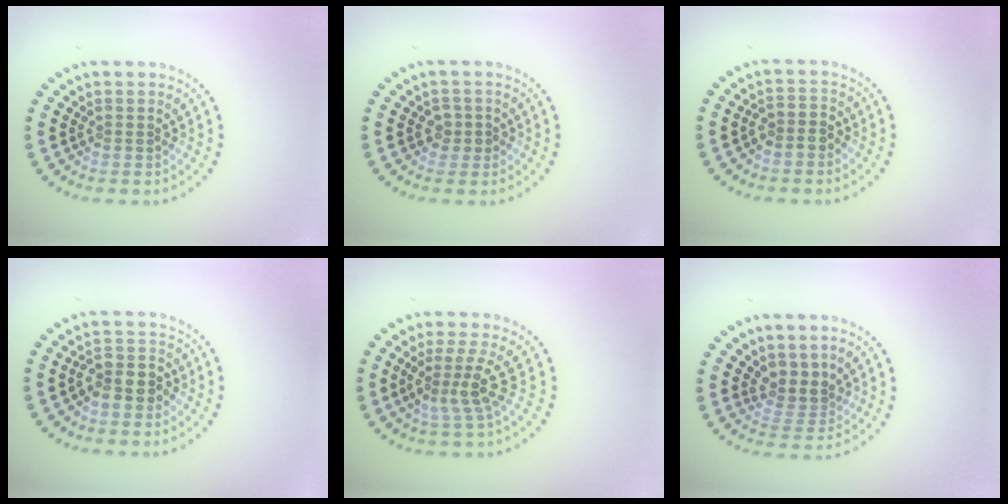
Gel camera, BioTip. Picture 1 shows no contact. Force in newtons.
{"total": 1.3, "press": 1.2, "slide": 0.4}
{"total": 1.7, "press": 1.4, "slide": 0.9}
{"total": 2.8, "press": 2.5, "slide": 1.1}
{"total": 3.1, "press": 2.2, "slide": 2.2}
{"total": 2.7, "press": 2.0, "slide": 1.7}